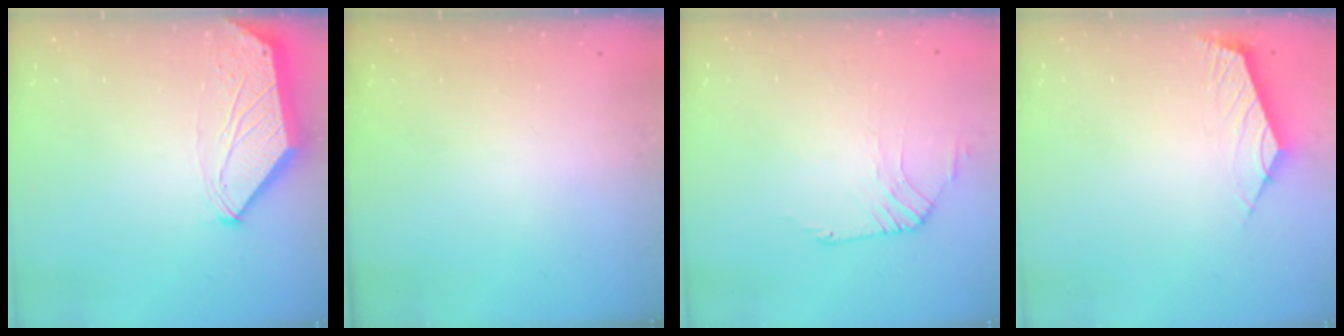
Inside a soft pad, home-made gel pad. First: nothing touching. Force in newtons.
{"total": 0.0}
{"total": 3.2, "press": 3.1, "slide": 0.7}
{"total": 2.5, "press": 2.4, "slide": 0.6}